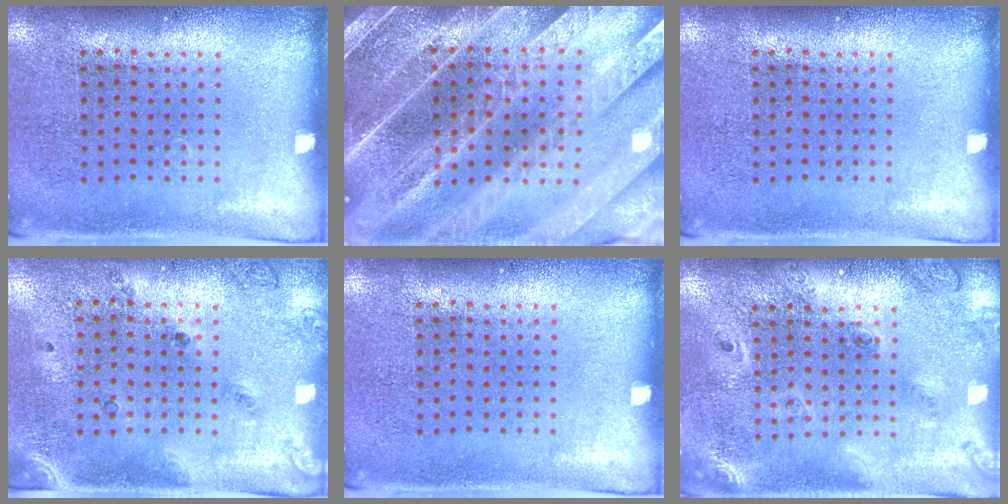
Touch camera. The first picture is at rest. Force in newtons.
{"total": 5.5, "press": 4.7, "slide": 2.9}
{"total": 0.0}
{"total": 1.6, "press": 1.1, "slide": 1.1}
{"total": 0.0}
{"total": 2.0, "press": 1.7, "slide": 1.0}